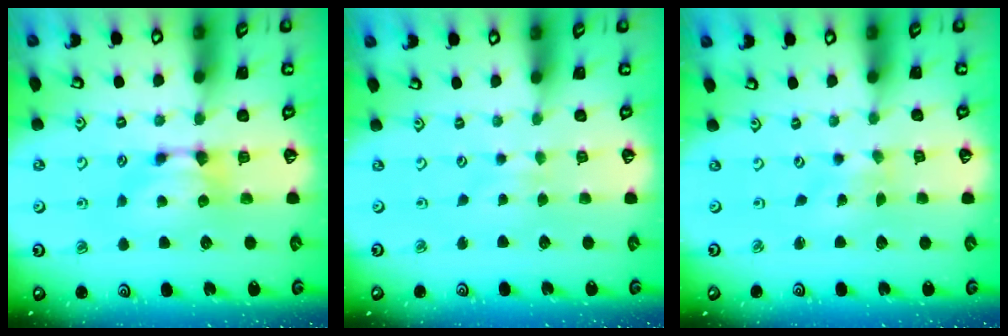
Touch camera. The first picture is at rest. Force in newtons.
{"total": 3.4, "press": 3.4, "slide": 0.5}
{"total": 4.7, "press": 4.6, "slide": 0.8}